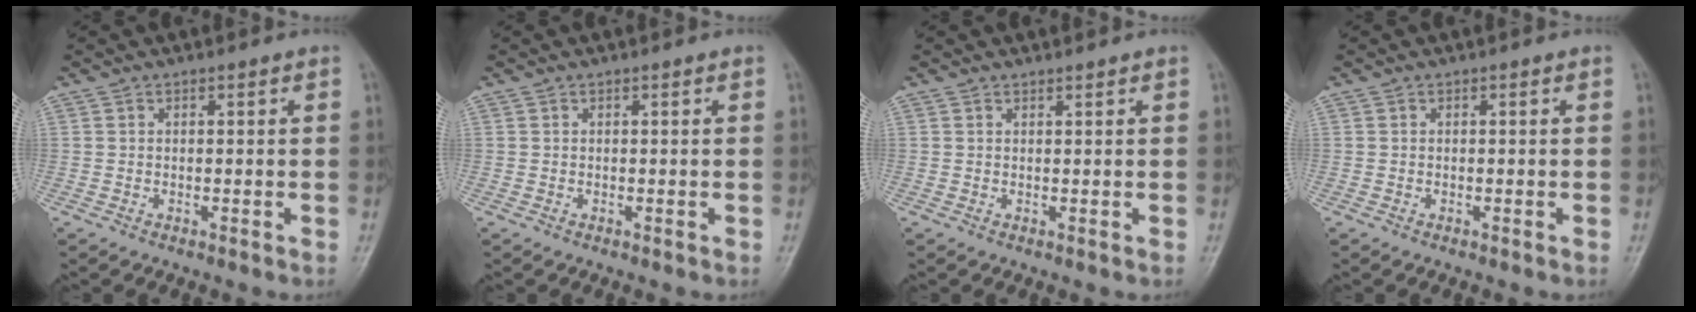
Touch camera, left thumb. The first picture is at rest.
{"total": 0.0}
{"total": 0.6, "force": [0.6, 0.0, 0.1], "torque": [-0.003, -0.005, 0.010]}
{"total": 0.0}